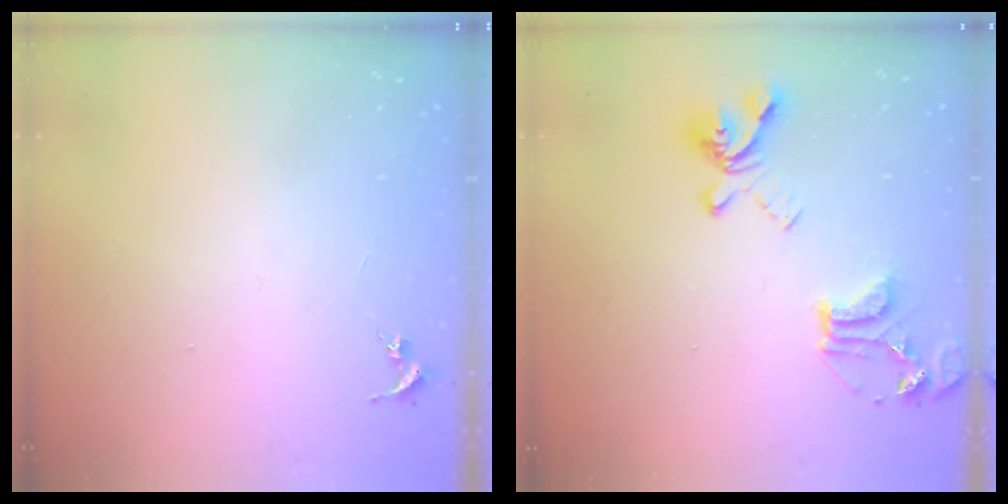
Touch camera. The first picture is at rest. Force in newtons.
{"total": 18.9, "press": 18.8, "slide": 1.9}